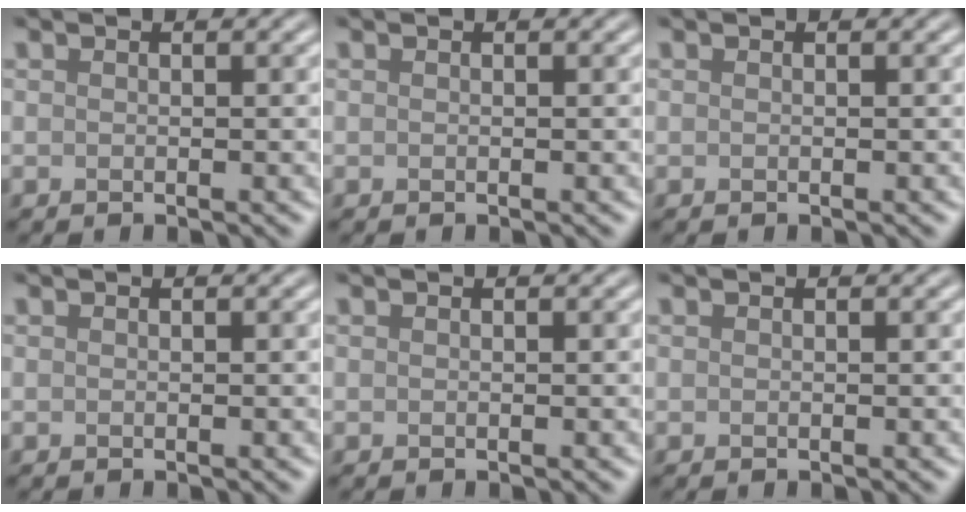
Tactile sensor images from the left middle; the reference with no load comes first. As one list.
[{"total": 0.0}, {"total": 0.0}, {"total": 0.0}, {"total": 0.0}, {"total": 0.0}]